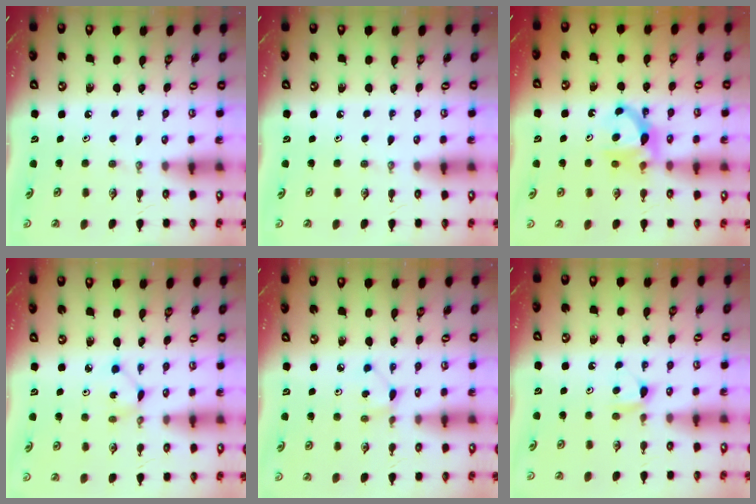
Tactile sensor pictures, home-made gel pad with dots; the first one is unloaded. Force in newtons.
{"total": 0.0}
{"total": 7.8, "press": 7.8, "slide": 0.4}
{"total": 2.2, "press": 2.2, "slide": 0.3}
{"total": 3.8, "press": 3.8, "slide": 0.5}
{"total": 5.0, "press": 5.0, "slide": 0.5}